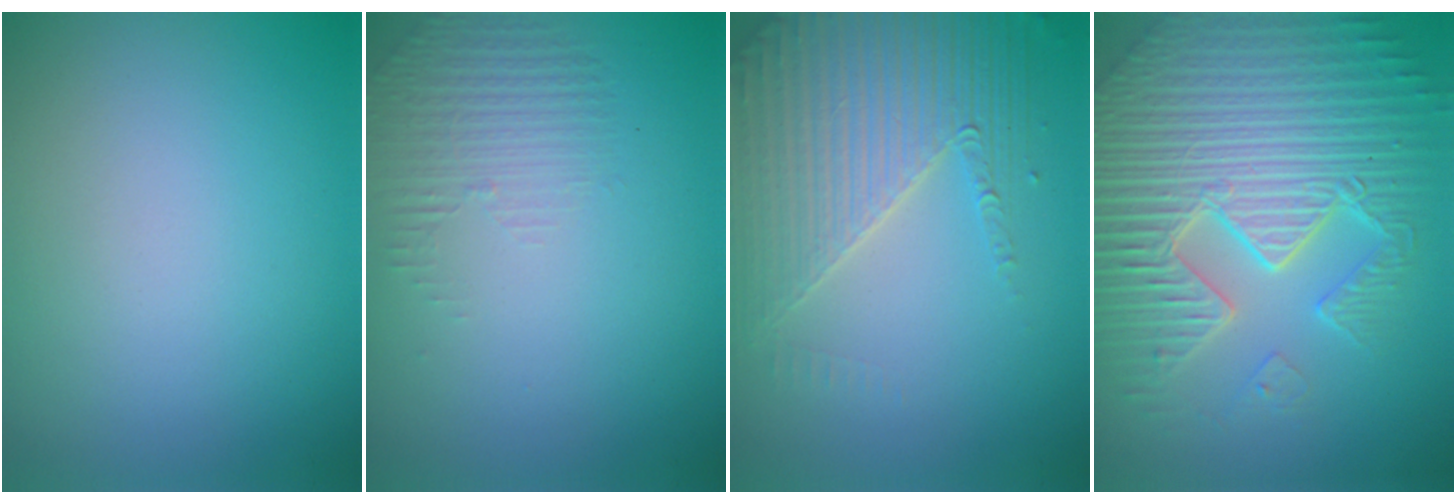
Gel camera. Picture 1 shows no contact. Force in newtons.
{"total": 1.4, "press": 0.3, "slide": 1.4}
{"total": 4.6, "press": 4.1, "slide": 2.0}
{"total": 11.3, "press": 7.2, "slide": 8.7}